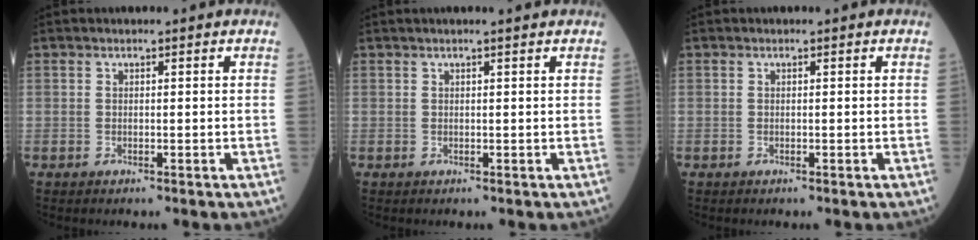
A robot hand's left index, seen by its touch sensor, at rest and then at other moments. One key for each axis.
{"total": 1.9, "fx": 1.5, "fy": -0.4, "fz": 1.0, "tx": -0.012, "ty": 0.012, "tz": 0.025}
{"total": 0.0}